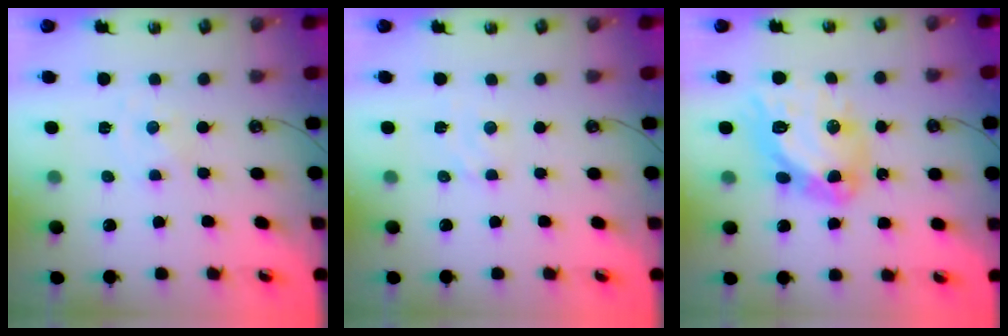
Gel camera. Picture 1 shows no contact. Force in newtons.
{"total": 2.4, "press": 2.4, "slide": 0.4}
{"total": 17.0, "press": 16.9, "slide": 1.7}